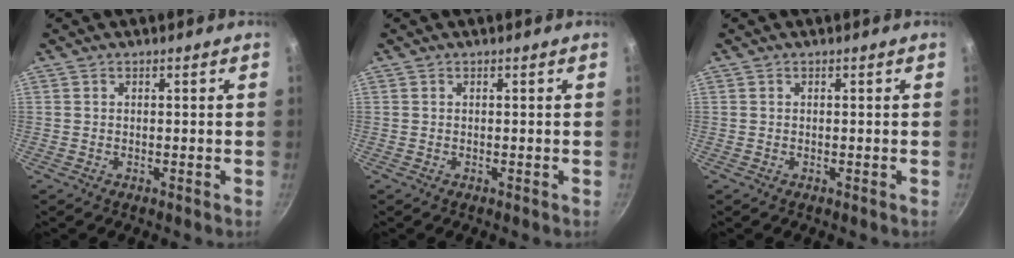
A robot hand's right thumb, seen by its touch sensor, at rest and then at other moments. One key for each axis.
{"total": 0.0}
{"total": 0.0}